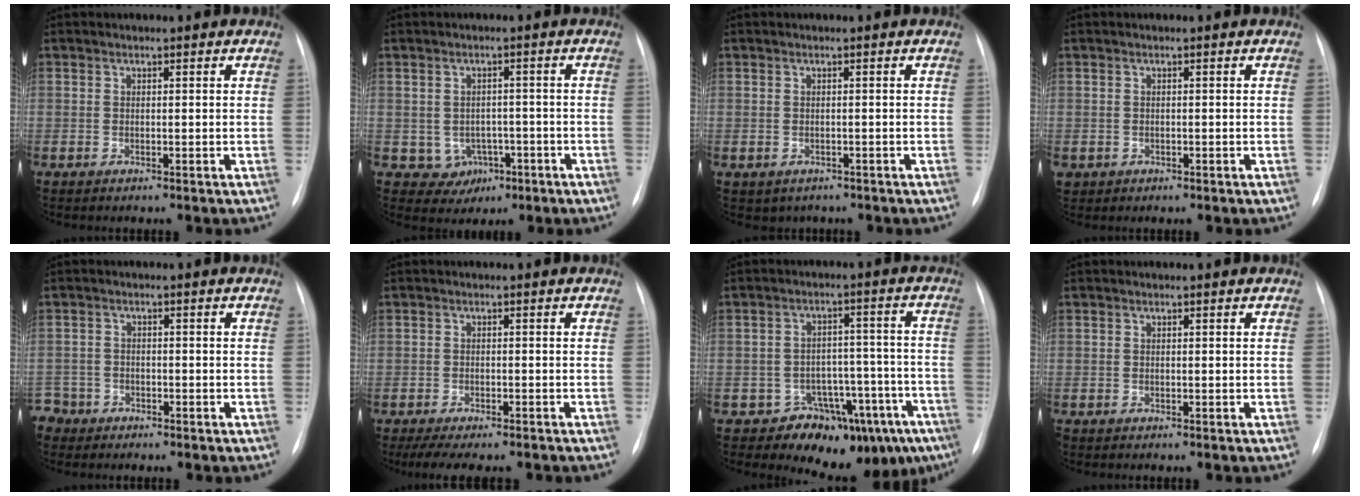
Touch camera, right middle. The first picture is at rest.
{"total": 4.7, "force": [-1.6, 4.2, 1.4], "torque": [-0.012, 0.015, -0.005]}
{"total": 2.4, "force": [-1.5, 1.8, 0.5], "torque": [-0.006, 0.005, -0.014]}
{"total": 1.5, "force": [-0.5, 1.4, 0.4], "torque": [-0.005, 0.004, 0.002]}
{"total": 4.0, "force": [-3.0, 2.6, -0.7], "torque": [0.016, 0.005, -0.061]}
{"total": 9.0, "force": [-7.5, 2.5, 4.4], "torque": [-0.060, -0.002, -0.105]}
{"total": 13.3, "force": [-9.4, 7.7, 5.5], "torque": [-0.025, 0.066, -0.120]}
{"total": 0.0}